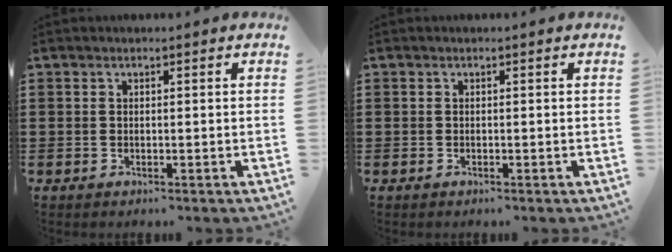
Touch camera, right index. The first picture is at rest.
{"total": 0.0}